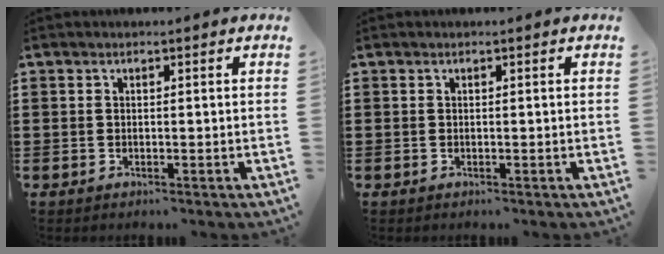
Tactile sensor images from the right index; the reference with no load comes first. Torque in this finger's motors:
{"motor_torque": [-0.05, 0.07, 0.00, 0.00]}